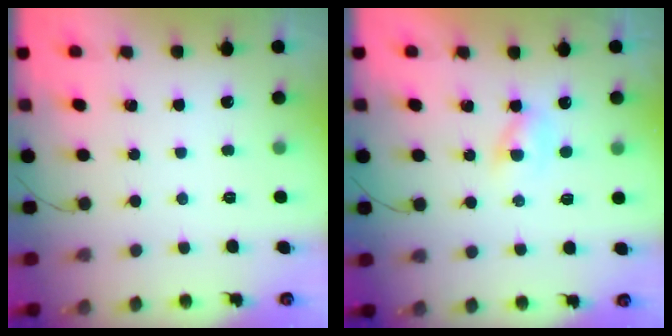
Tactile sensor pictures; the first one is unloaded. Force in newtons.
{"total": 1.7, "press": 1.5, "slide": 0.7}